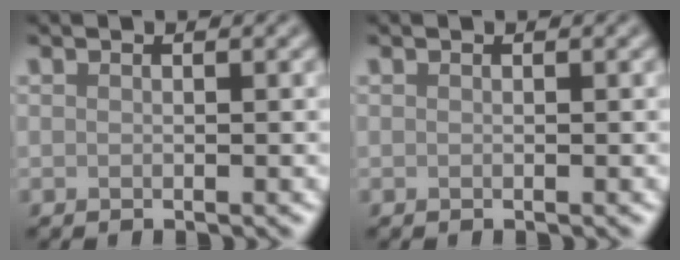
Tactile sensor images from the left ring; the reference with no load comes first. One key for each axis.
{"total": 0.0}